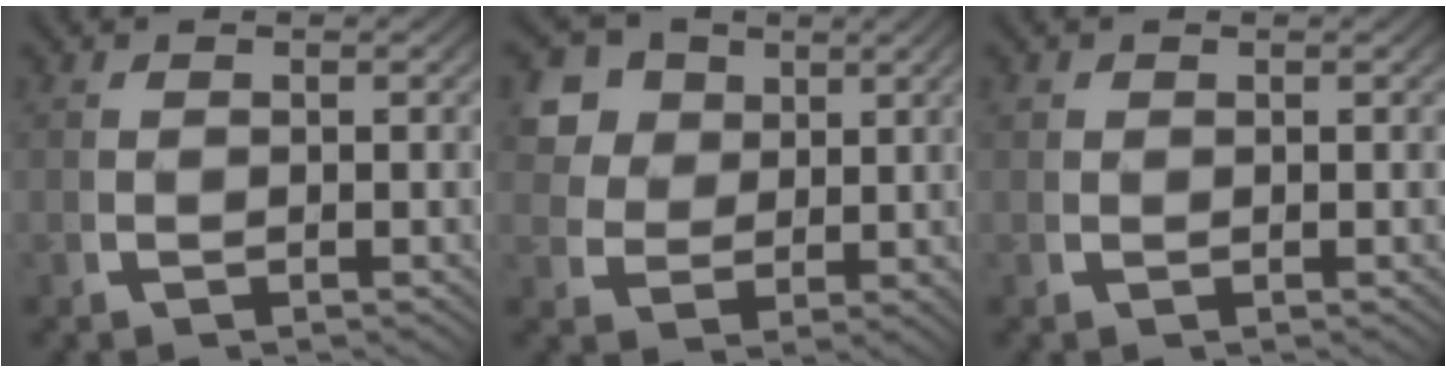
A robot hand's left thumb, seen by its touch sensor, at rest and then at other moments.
{"total": 7.8, "force": [2.6, 6.3, 3.8], "torque": [-0.080, -0.013, 0.046]}
{"total": 0.7, "force": [0.3, 0.6, 0.1], "torque": [-0.006, -0.006, 0.011]}